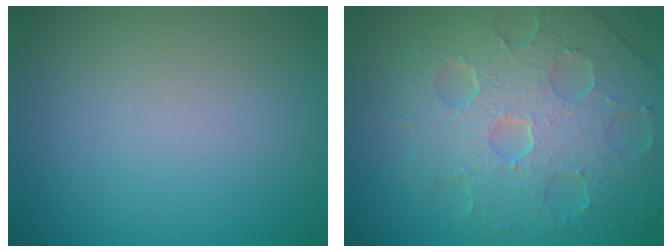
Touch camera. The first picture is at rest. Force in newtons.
{"total": 8.3, "press": 5.7, "slide": 6.0}